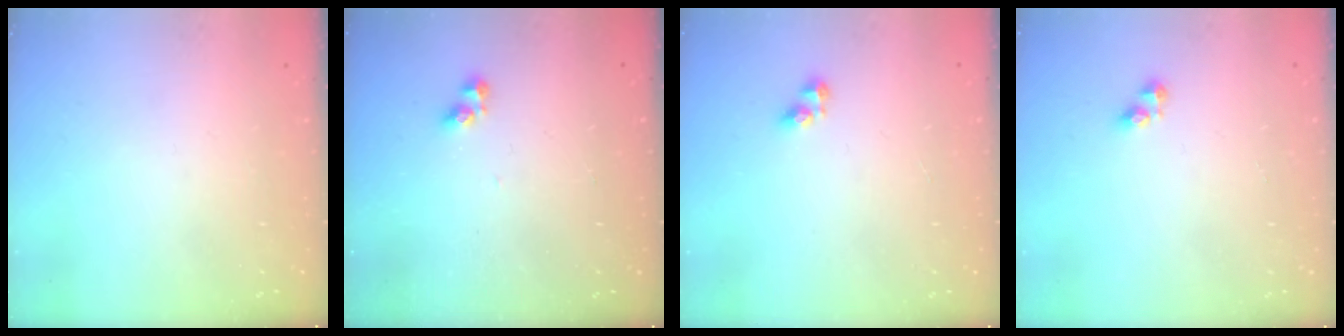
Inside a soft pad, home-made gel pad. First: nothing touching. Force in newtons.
{"total": 4.4, "press": 4.4, "slide": 0.4}
{"total": 3.7, "press": 3.7, "slide": 0.5}
{"total": 4.0, "press": 4.0, "slide": 0.5}